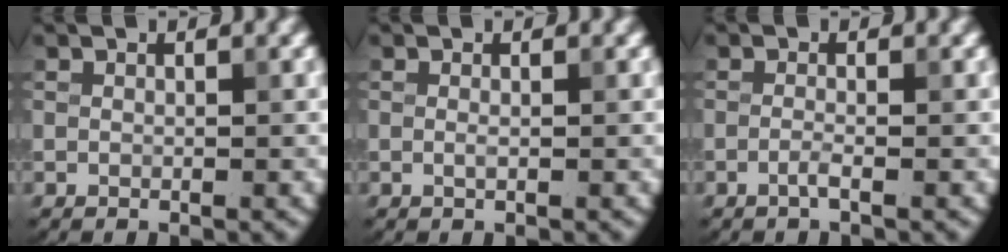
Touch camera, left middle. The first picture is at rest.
{"total": 0.5, "force": [0.0, 0.1, 0.5], "torque": [-0.011, 0.000, 0.000]}
{"total": 1.1, "force": [-0.5, 0.2, 1.0], "torque": [-0.017, 0.001, -0.015]}